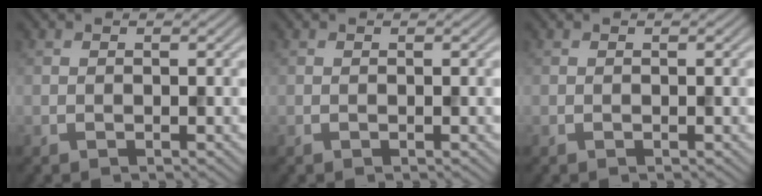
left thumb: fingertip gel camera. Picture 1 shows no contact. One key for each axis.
{"total": 0.0}
{"total": 0.0}